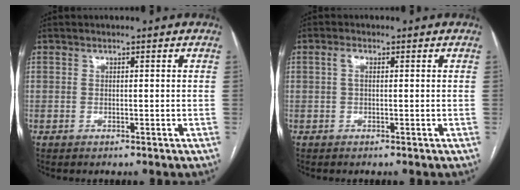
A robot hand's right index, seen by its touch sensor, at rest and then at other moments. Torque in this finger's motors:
{"motor_torque": [0.38, 0.24, 0.24, 0.05]}